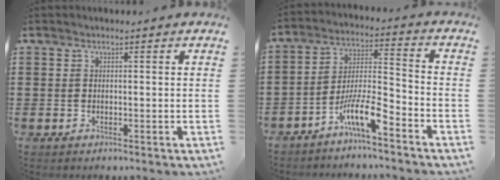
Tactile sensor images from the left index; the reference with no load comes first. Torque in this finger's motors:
{"motor_torque": [1.19, 0.95, 0.26, 0.11]}